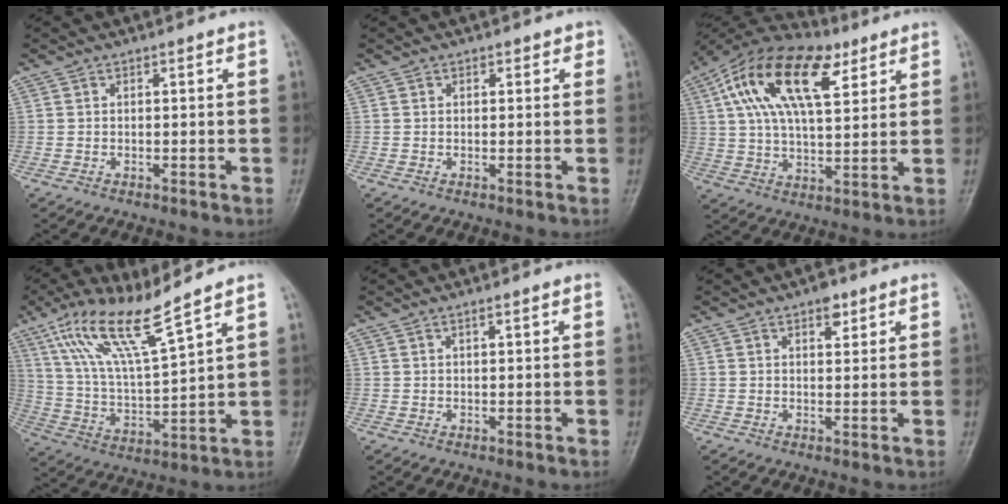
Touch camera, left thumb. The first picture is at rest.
{"total": 1.5, "force": [0.9, 1.2, 0.4], "torque": [0.015, -0.002, 0.005]}
{"total": 20.5, "force": [8.5, 9.8, 15.8], "torque": [-0.271, 0.004, 0.146]}
{"total": 14.4, "force": [9.8, 2.0, 10.4], "torque": [-0.197, -0.046, 0.200]}
{"total": 0.9, "force": [0.6, 0.3, 0.7], "torque": [-0.011, -0.001, 0.010]}
{"total": 3.2, "force": [1.9, 1.7, 1.9], "torque": [-0.013, -0.008, 0.027]}